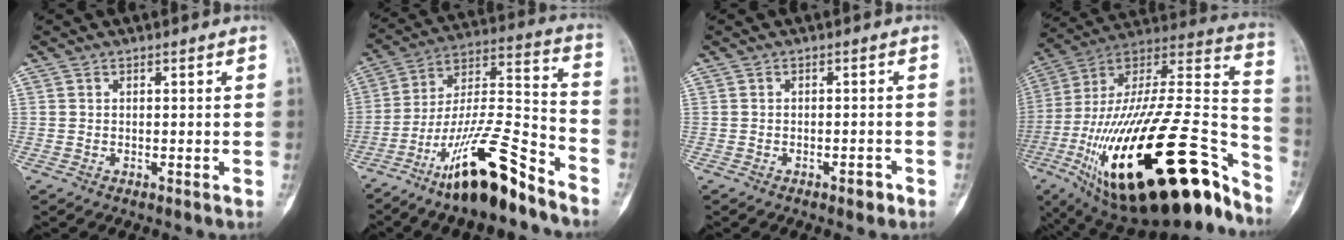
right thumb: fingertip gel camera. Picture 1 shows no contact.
{"total": 19.2, "force": [-12.8, 4.2, 13.6], "torque": [-0.246, 0.088, -0.225]}
{"total": 1.9, "force": [-1.2, 0.8, 1.2], "torque": [-0.019, 0.007, -0.017]}
{"total": 43.5, "force": [-21.6, 16.0, 34.2], "torque": [-0.562, 0.058, -0.351]}